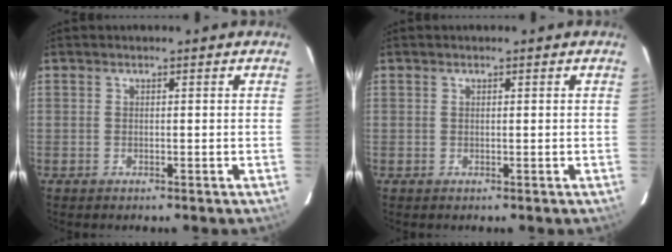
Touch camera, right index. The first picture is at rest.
{"total": 0.0}